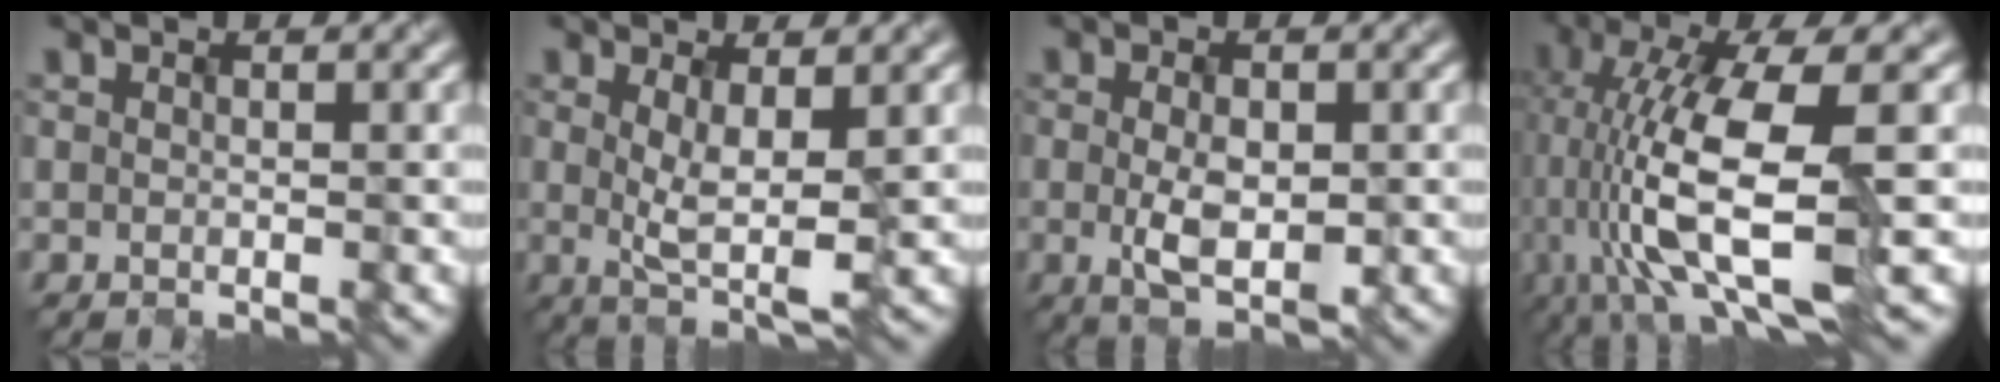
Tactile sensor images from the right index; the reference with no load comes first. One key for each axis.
{"total": 3.9, "fx": -0.1, "fy": 1.1, "fz": 3.7, "tx": -0.073, "ty": -0.012, "tz": 0.008}
{"total": 3.6, "fx": -0.9, "fy": 1.7, "fz": 3.1, "tx": -0.065, "ty": -0.004, "tz": -0.005}
{"total": 11.5, "fx": -3.0, "fy": 3.8, "fz": 10.4, "tx": -0.212, "ty": -0.008, "tz": -0.047}